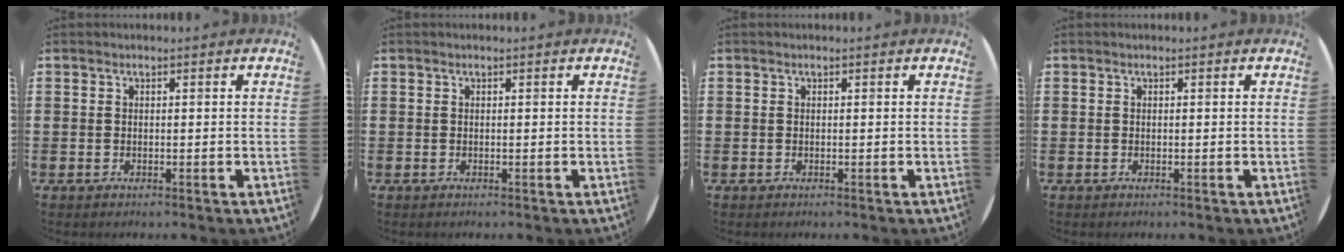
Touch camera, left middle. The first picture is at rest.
{"total": 0.0}
{"total": 0.0}
{"total": 0.0}